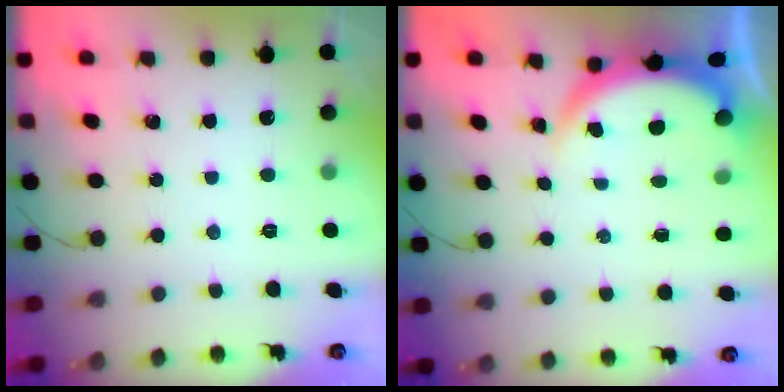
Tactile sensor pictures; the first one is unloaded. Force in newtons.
{"total": 3.9, "press": 3.9, "slide": 0.1}